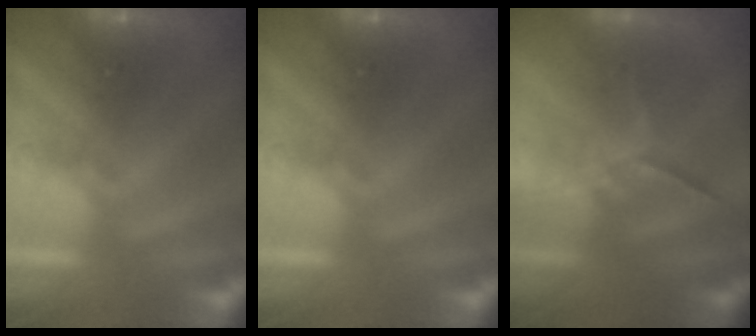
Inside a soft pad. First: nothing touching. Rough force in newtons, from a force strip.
{"total": 0.0}
{"total": 1.2}